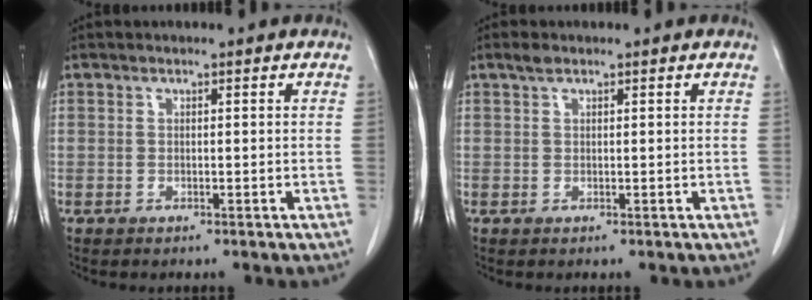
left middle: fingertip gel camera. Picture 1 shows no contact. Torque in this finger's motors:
{"motor_torque": [0.21, -0.16, -0.04, 0.02]}